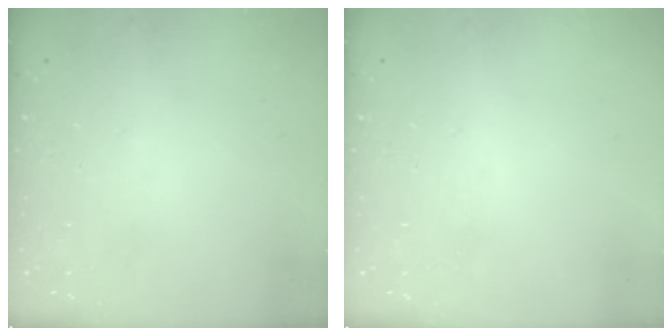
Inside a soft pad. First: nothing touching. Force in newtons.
{"total": 0.0}